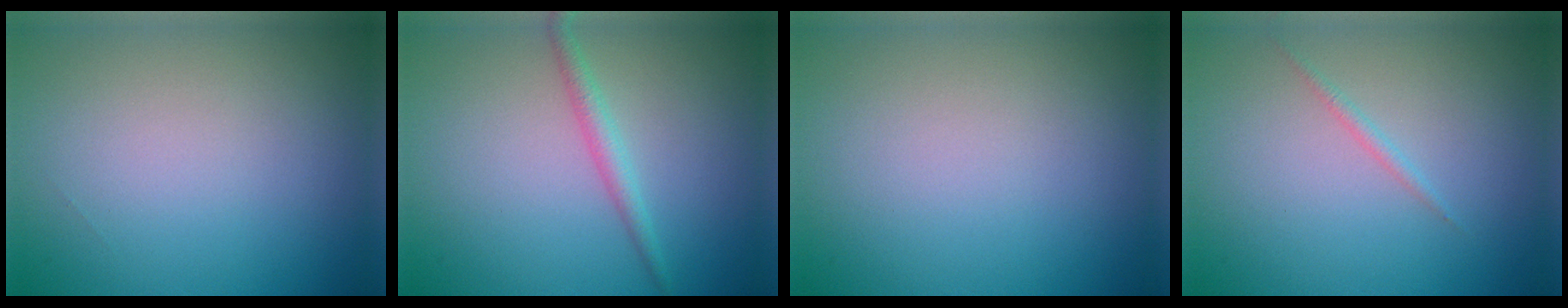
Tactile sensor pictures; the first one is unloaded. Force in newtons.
{"total": 1.7, "press": 1.7, "slide": 0.0}
{"total": 0.0}
{"total": 0.7, "press": 0.7, "slide": 0.0}